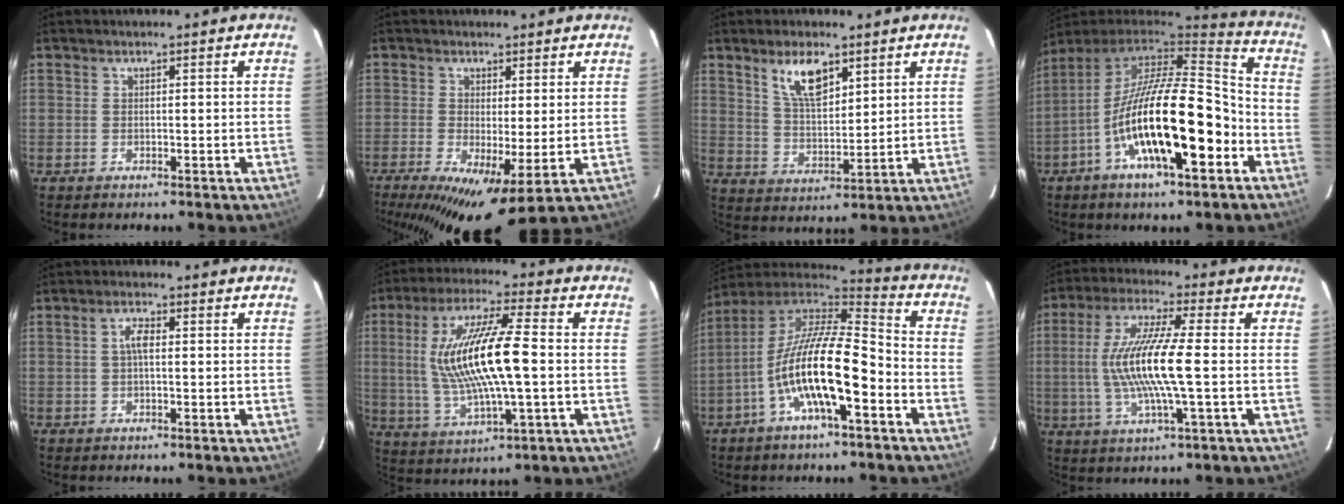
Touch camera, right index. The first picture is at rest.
{"total": 9.1, "force": [-1.8, 3.3, 8.3], "torque": [-0.149, -0.011, -0.029]}
{"total": 8.7, "force": [5.2, 3.6, 6.0], "torque": [-0.106, 0.003, 0.105]}
{"total": 22.9, "force": [-8.3, 6.7, 20.2], "torque": [-0.343, -0.021, -0.149]}
{"total": 2.4, "force": [0.1, 0.8, 2.3], "torque": [-0.047, 0.008, 0.001]}
{"total": 16.9, "force": [0.4, 3.4, 16.5], "torque": [-0.315, 0.001, 0.016]}
{"total": 17.4, "force": [-6.6, 4.5, 15.4], "torque": [-0.284, -0.011, -0.129]}
{"total": 14.0, "force": [-0.9, 1.1, 13.9], "torque": [-0.269, -0.001, -0.018]}